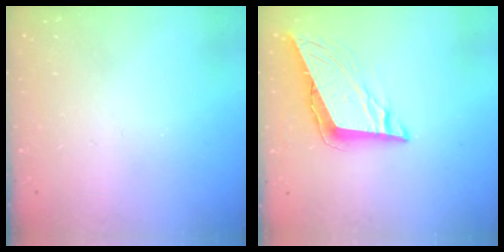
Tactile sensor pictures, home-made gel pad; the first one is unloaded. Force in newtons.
{"total": 8.9, "press": 8.8, "slide": 1.4}